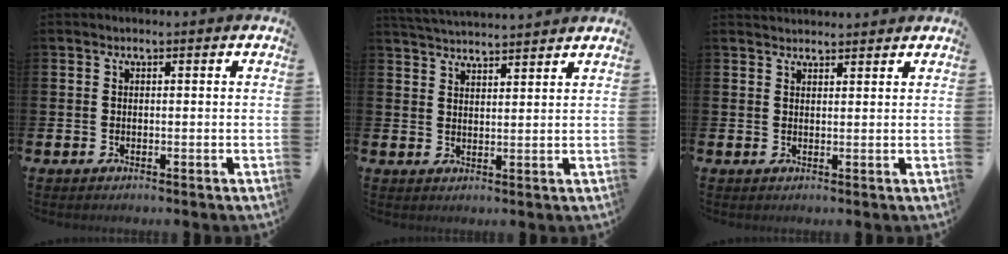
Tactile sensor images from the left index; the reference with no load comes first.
{"total": 3.9, "force": [3.9, -0.2, 0.1], "torque": [-0.013, -0.022, 0.071]}
{"total": 2.0, "force": [2.0, 0.4, -0.1], "torque": [0.010, -0.011, 0.034]}